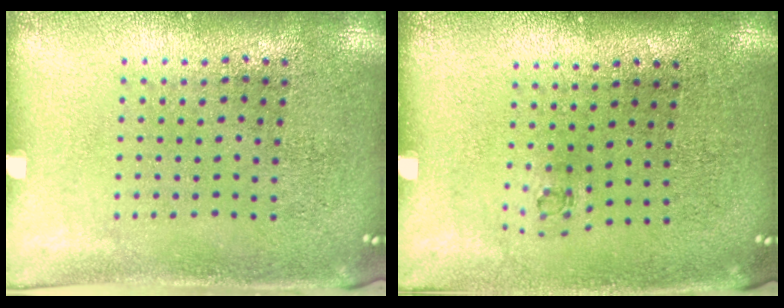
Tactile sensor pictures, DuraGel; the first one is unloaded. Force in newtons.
{"total": 0.6, "press": 0.2, "slide": 0.5}